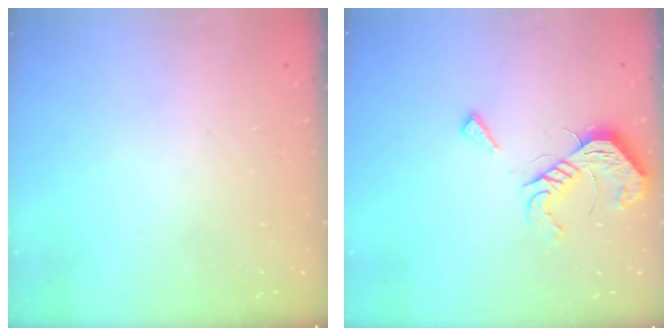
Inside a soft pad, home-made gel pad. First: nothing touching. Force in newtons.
{"total": 11.8, "press": 11.8, "slide": 0.8}